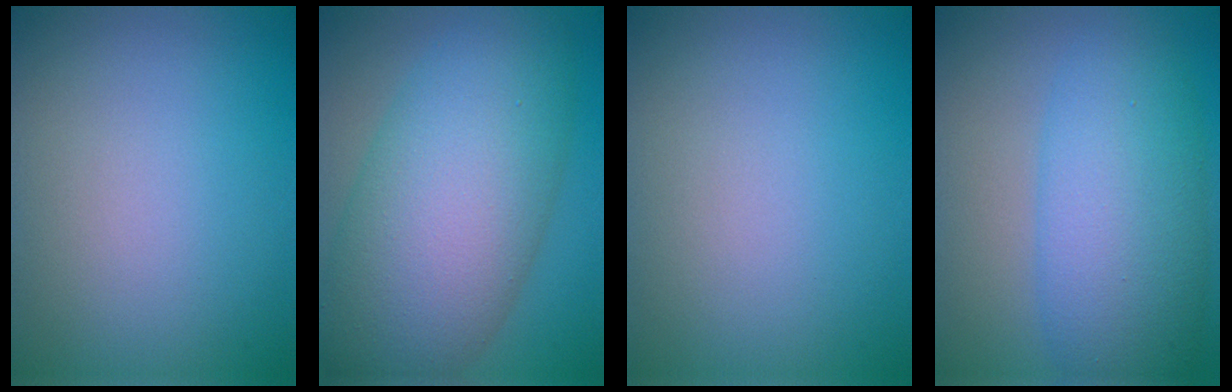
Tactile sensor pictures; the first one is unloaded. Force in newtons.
{"total": 11.6, "press": 11.6, "slide": 0.4}
{"total": 0.0}
{"total": 7.7, "press": 7.7, "slide": 0.3}